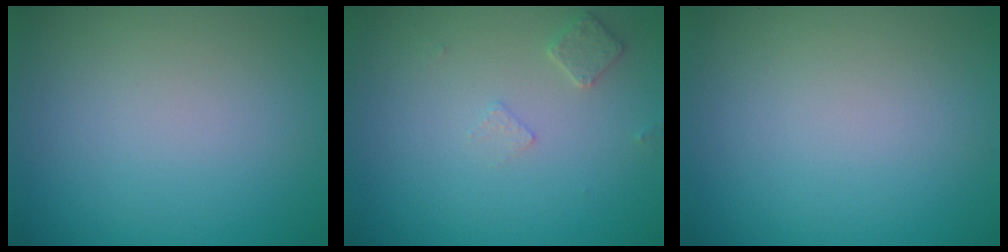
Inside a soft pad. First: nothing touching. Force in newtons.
{"total": 1.5, "press": 1.4, "slide": 0.3}
{"total": 0.0}